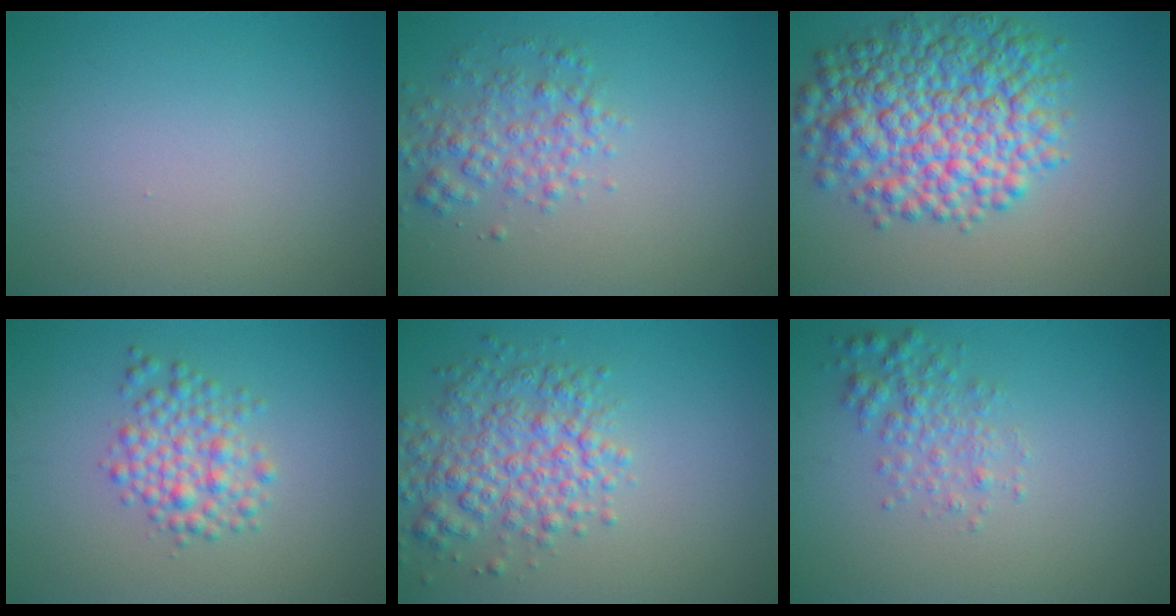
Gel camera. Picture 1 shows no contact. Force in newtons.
{"total": 3.1, "press": 3.1, "slide": 0.1}
{"total": 9.8, "press": 9.8, "slide": 0.2}
{"total": 3.3, "press": 3.3, "slide": 0.1}
{"total": 5.2, "press": 5.2, "slide": 0.1}
{"total": 2.4, "press": 2.4, "slide": 0.1}